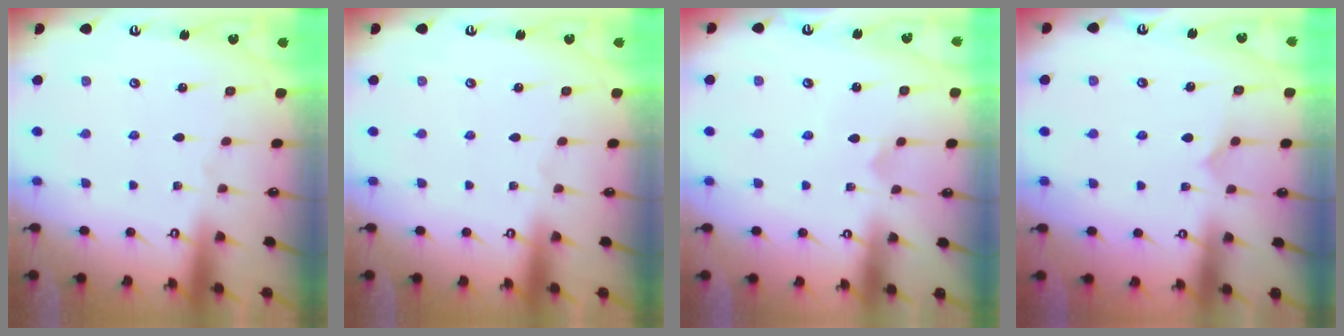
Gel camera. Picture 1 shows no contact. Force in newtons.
{"total": 0.0}
{"total": 2.9, "press": 2.9, "slide": 0.2}
{"total": 5.1, "press": 5.1, "slide": 0.5}